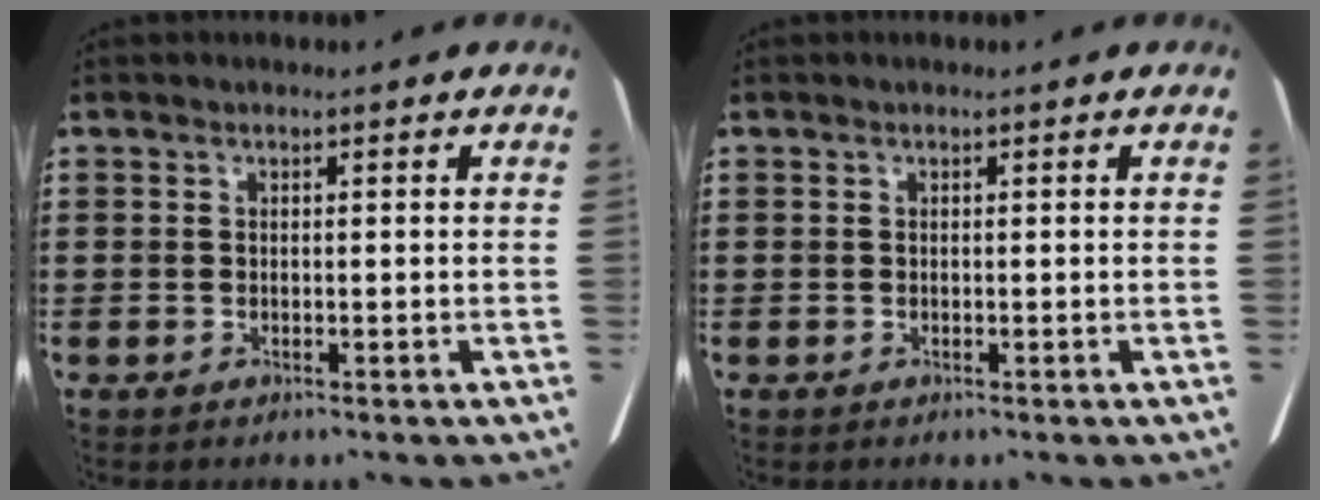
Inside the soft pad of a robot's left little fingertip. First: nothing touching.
{"total": 0.0}